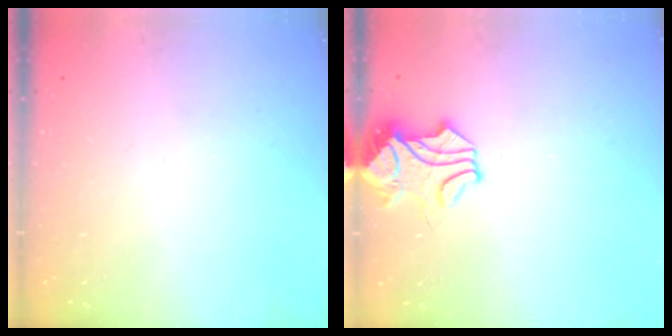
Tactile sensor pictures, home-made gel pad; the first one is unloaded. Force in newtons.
{"total": 2.4, "press": 2.3, "slide": 0.6}